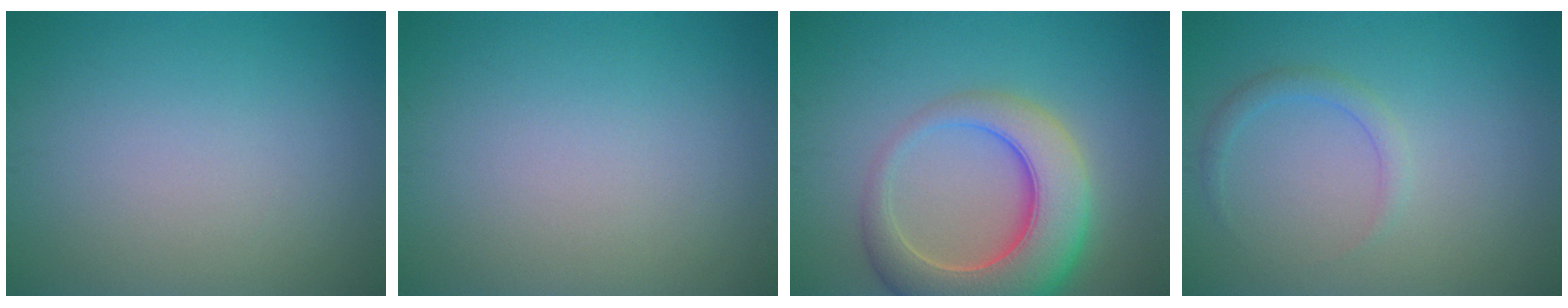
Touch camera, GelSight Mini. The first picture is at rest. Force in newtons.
{"total": 0.0}
{"total": 8.9, "press": 8.9, "slide": 0.7}
{"total": 1.4, "press": 1.4, "slide": 0.2}